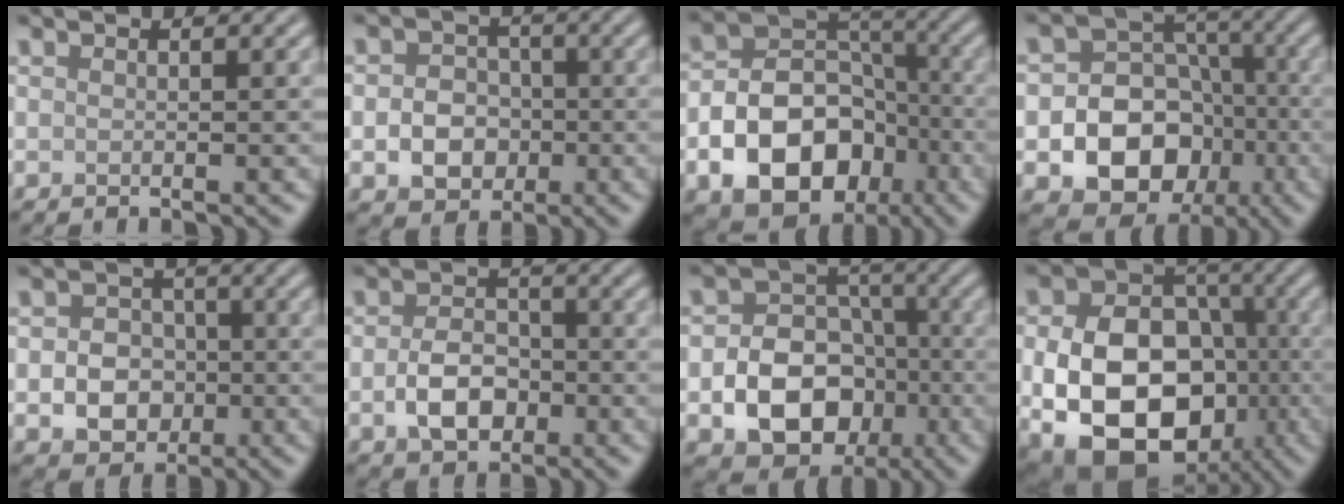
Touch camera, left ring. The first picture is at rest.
{"total": 4.1, "force": [-1.0, 3.4, 2.1], "torque": [-0.030, 0.000, -0.019]}
{"total": 11.3, "force": [-4.4, 8.1, 6.6], "torque": [-0.109, -0.004, -0.080]}
{"total": 11.2, "force": [-3.4, 9.3, 5.2], "torque": [-0.069, -0.005, -0.084]}
{"total": 4.8, "force": [-1.1, 4.0, 2.5], "torque": [-0.025, -0.003, -0.026]}
{"total": 4.5, "force": [-1.2, 3.1, 3.0], "torque": [-0.059, 0.000, -0.026]}
{"total": 9.0, "force": [-2.7, 6.9, 5.1], "torque": [-0.072, -0.008, -0.053]}
{"total": 14.0, "force": [-3.7, 9.9, 9.3], "torque": [-0.161, -0.023, -0.066]}